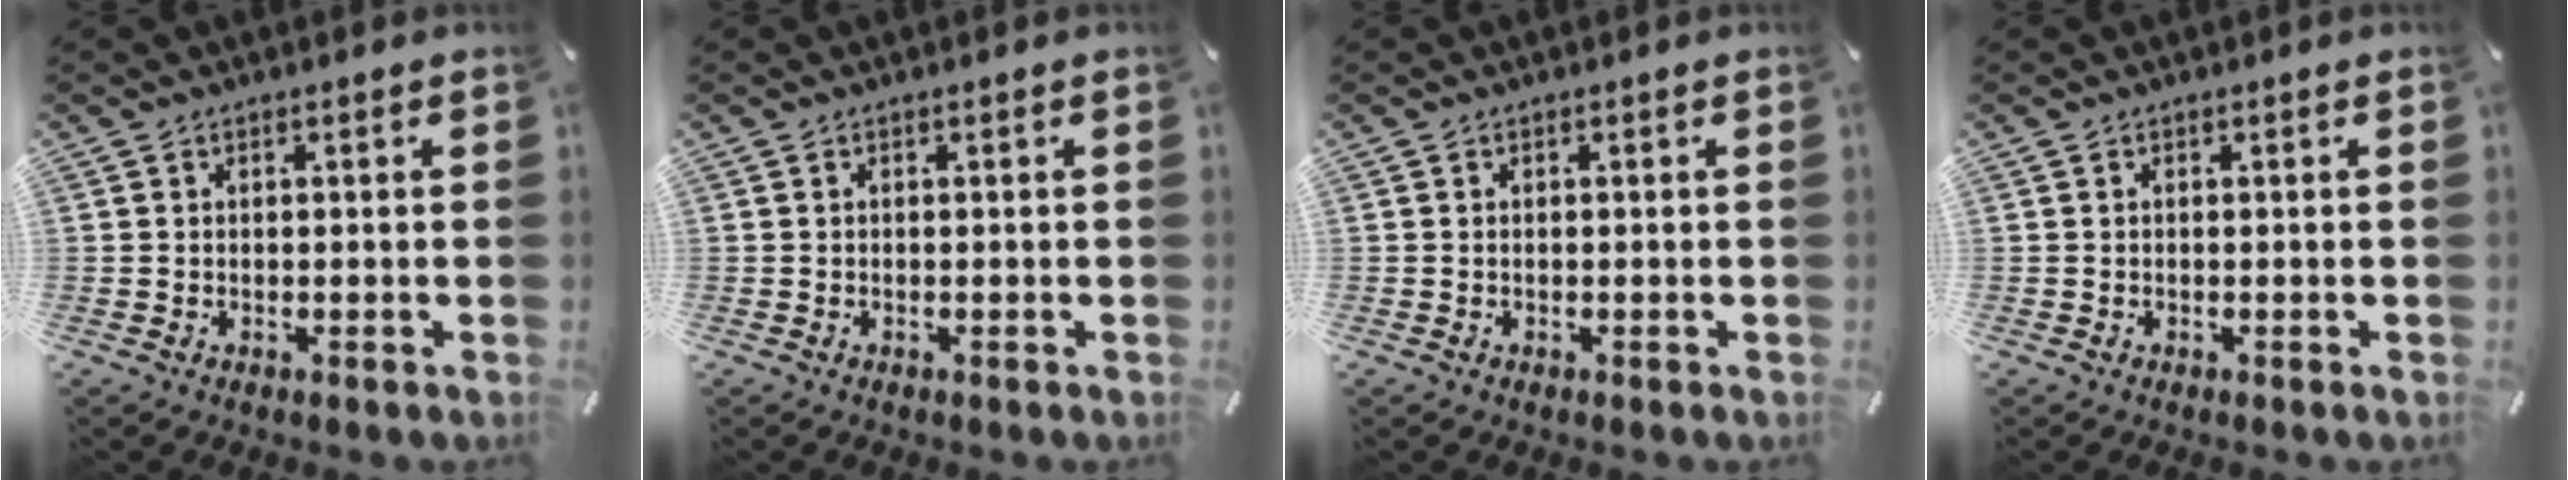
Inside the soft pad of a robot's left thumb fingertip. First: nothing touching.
{"total": 0.0}
{"total": 0.0}
{"total": 0.0}